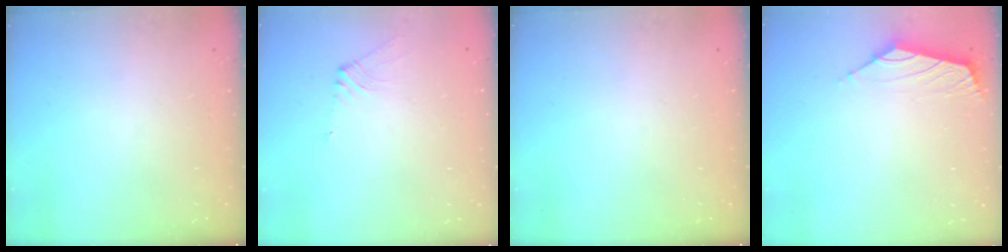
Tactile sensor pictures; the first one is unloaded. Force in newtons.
{"total": 2.2, "press": 2.1, "slide": 0.6}
{"total": 0.0}
{"total": 1.6, "press": 1.5, "slide": 0.7}